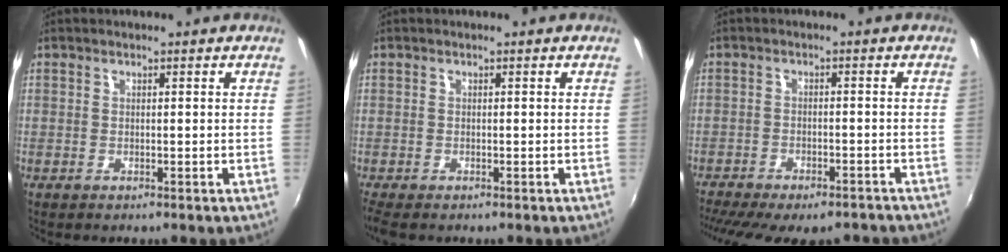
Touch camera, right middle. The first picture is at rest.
{"total": 2.3, "force": [-1.9, 0.8, 1.1], "torque": [-0.025, -0.016, -0.034]}
{"total": 16.2, "force": [-13.4, 5.0, 7.7], "torque": [-0.164, -0.040, -0.183]}